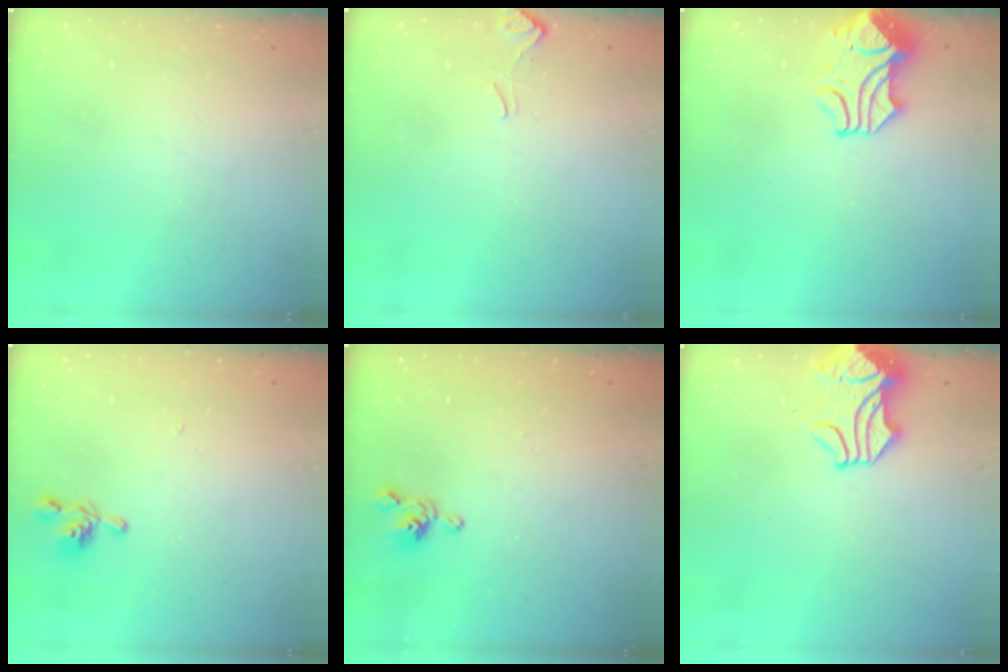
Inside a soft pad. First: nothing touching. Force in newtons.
{"total": 2.6, "press": 2.5, "slide": 0.8}
{"total": 1.6, "press": 1.3, "slide": 0.9}
{"total": 5.9, "press": 5.9, "slide": 0.2}
{"total": 5.7, "press": 5.7, "slide": 0.6}
{"total": 2.3, "press": 1.8, "slide": 1.4}